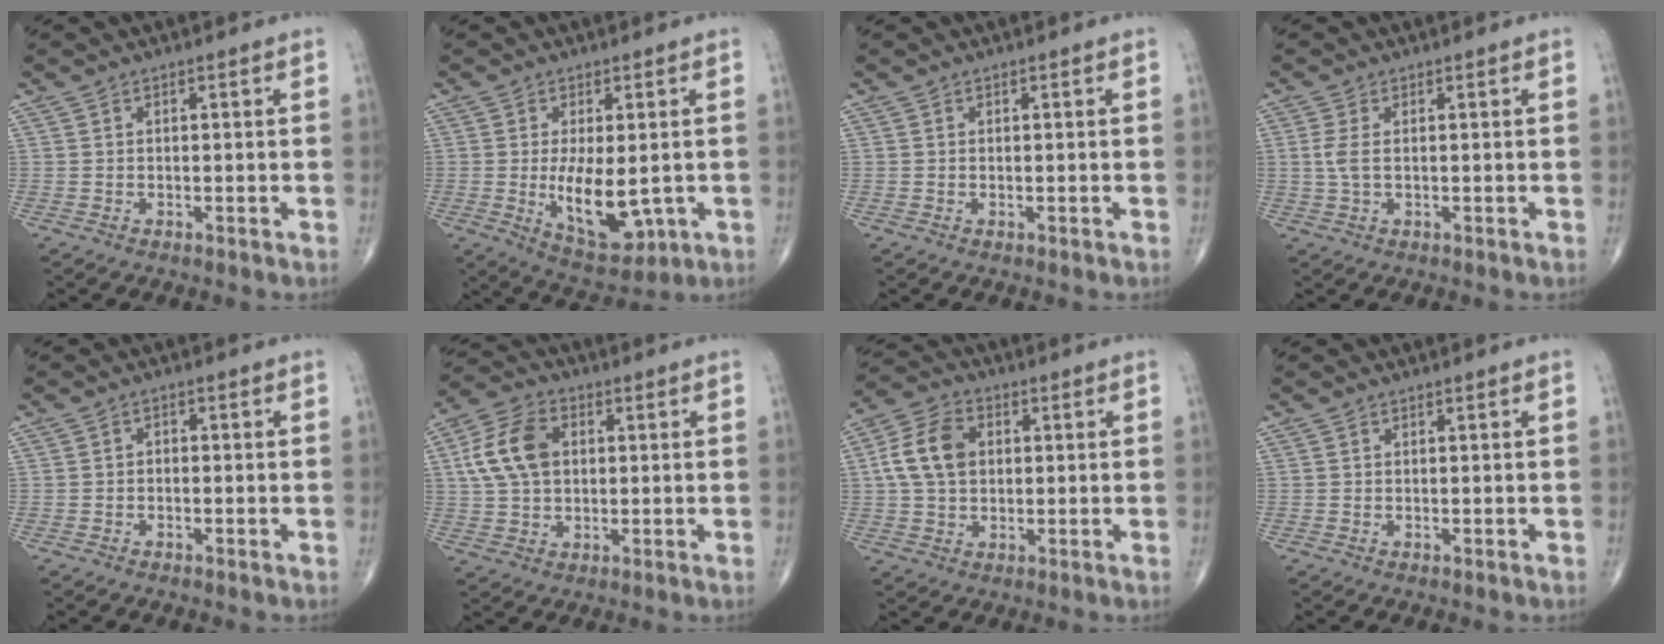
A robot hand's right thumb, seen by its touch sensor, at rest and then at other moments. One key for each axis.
{"total": 10.9, "fx": -1.2, "fy": 5.0, "fz": 9.6, "tx": -0.144, "ty": -0.021, "tz": -0.002}
{"total": 0.0}
{"total": 2.9, "fx": 0.3, "fy": 1.4, "fz": 2.6, "tx": -0.071, "ty": 0.003, "tz": 0.009}
{"total": 1.1, "fx": -0.3, "fy": 0.8, "fz": 0.6, "tx": -0.003, "ty": 0.005, "tz": -0.009}
{"total": 11.3, "fx": 2.0, "fy": 7.7, "fz": 8.0, "tx": -0.147, "ty": 0.013, "tz": 0.033}
{"total": 10.3, "fx": 1.5, "fy": 7.3, "fz": 7.1, "tx": -0.126, "ty": 0.014, "tz": 0.022}
{"total": 0.0}